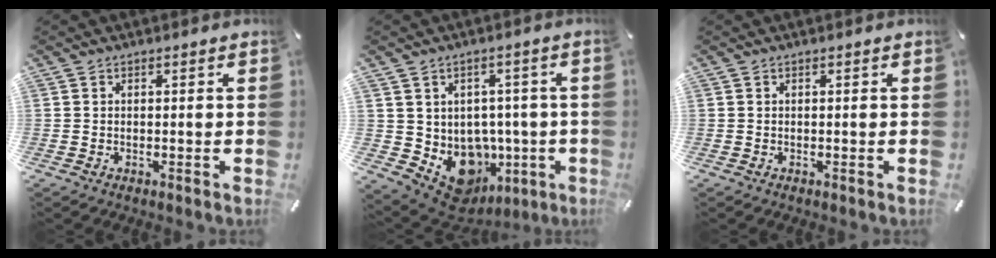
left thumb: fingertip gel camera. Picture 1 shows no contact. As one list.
[{"total": 10.3, "force": [-2.5, 8.9, 4.5], "torque": [-0.062, -0.014, -0.024]}, {"total": 0.0}]